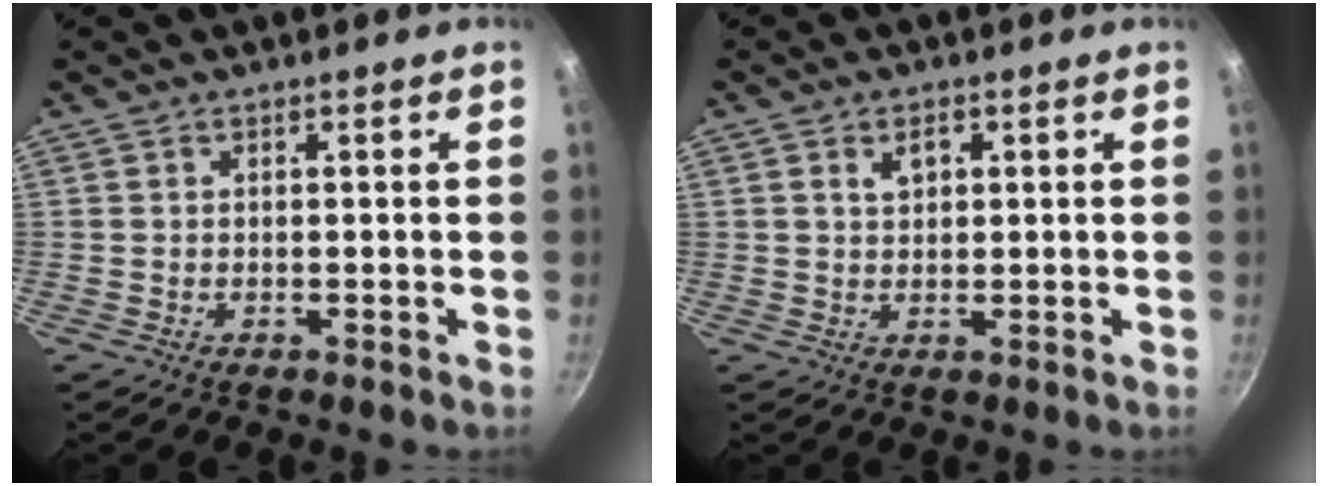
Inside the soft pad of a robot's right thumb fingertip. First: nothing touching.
{"total": 3.1, "force": [1.1, 2.1, 2.0], "torque": [-0.019, 0.001, 0.018]}